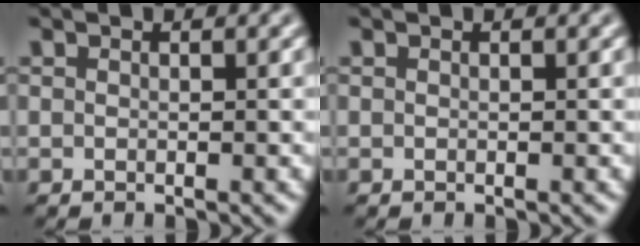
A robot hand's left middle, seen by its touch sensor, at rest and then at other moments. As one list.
[{"total": 0.0}]